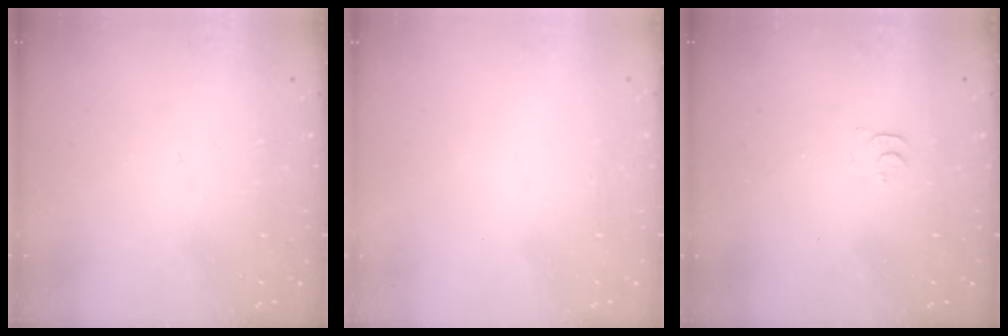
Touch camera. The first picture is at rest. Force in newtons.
{"total": 1.5, "press": 1.5, "slide": 0.1}
{"total": 3.6, "press": 3.6, "slide": 0.4}